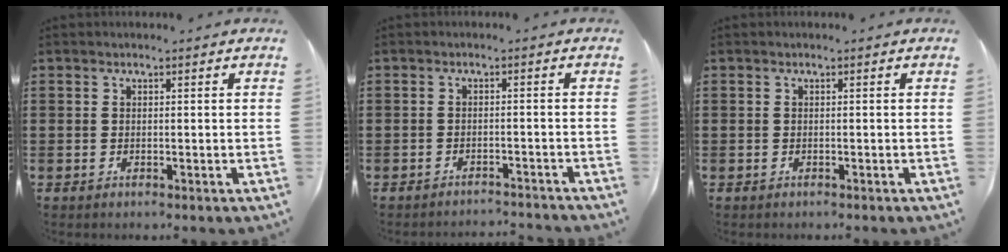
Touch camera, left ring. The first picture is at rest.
{"total": 2.0, "force": [-1.9, -0.2, 0.2], "torque": [-0.006, 0.002, -0.041]}
{"total": 0.0}